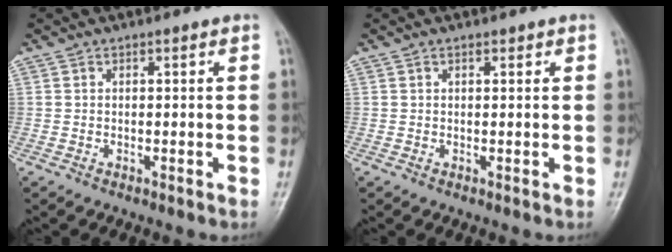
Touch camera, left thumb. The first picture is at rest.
{"total": 0.9, "force": [0.6, 0.4, 0.5], "torque": [-0.005, -0.001, 0.006]}